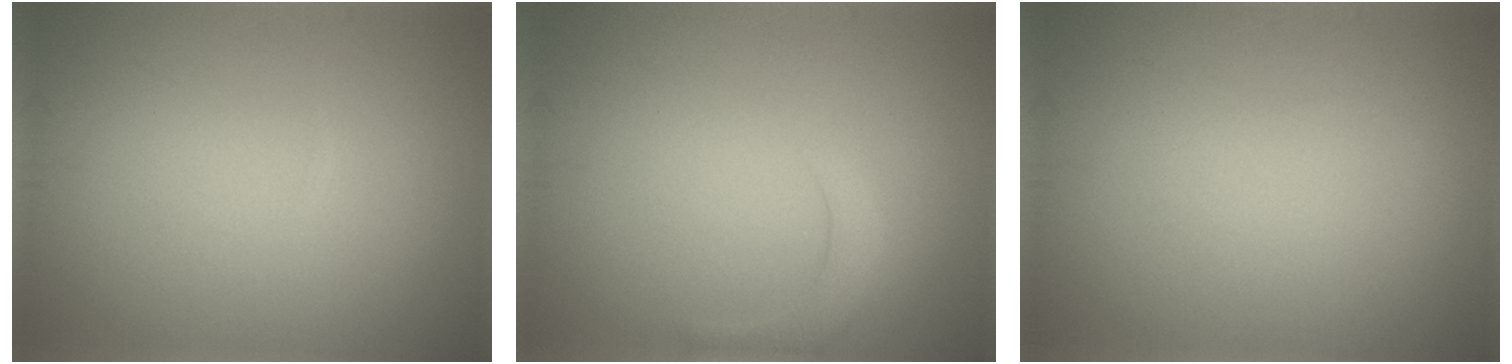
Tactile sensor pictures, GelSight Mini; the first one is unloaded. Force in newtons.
{"total": 2.3, "press": 2.3, "slide": 0.3}
{"total": 0.0}